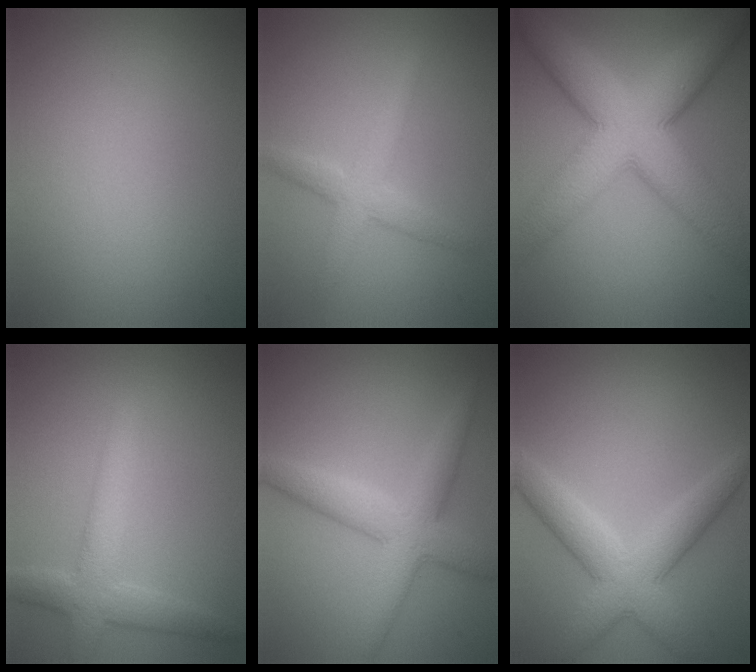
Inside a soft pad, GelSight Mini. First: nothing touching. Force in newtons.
{"total": 2.9, "press": 2.9, "slide": 0.1}
{"total": 10.8, "press": 10.8, "slide": 0.5}
{"total": 4.6, "press": 4.5, "slide": 0.4}
{"total": 4.8, "press": 4.8, "slide": 0.2}
{"total": 5.6, "press": 5.6, "slide": 0.1}